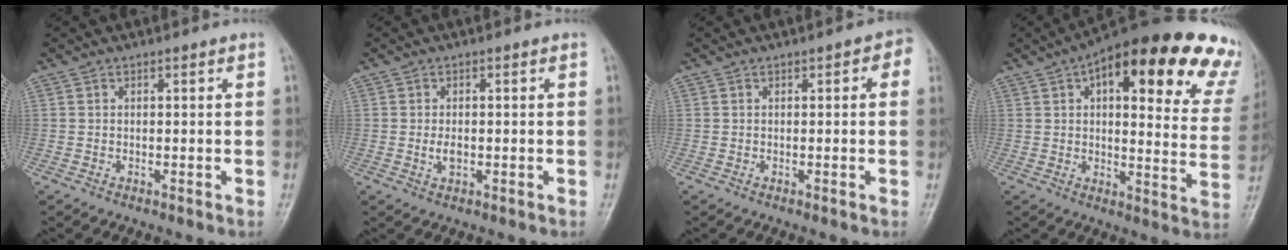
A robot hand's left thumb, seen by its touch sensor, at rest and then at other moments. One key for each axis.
{"total": 2.1, "fx": -0.4, "fy": 1.2, "fz": 1.6, "tx": -0.031, "ty": 0.003, "tz": -0.006}
{"total": 3.0, "fx": 0.7, "fy": 1.4, "fz": 2.5, "tx": -0.016, "ty": 0.005, "tz": -0.001}
{"total": 28.7, "fx": 16.2, "fy": 10.7, "fz": 21.1, "tx": -0.237, "ty": -0.011, "tz": 0.193}